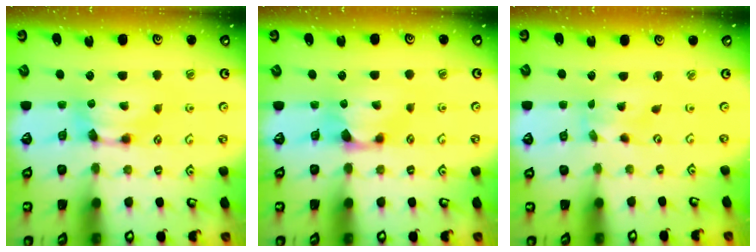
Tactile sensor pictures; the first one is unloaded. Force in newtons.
{"total": 1.2, "press": 0.7, "slide": 1.0}
{"total": 3.4, "press": 3.3, "slide": 0.6}